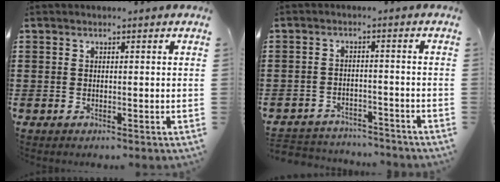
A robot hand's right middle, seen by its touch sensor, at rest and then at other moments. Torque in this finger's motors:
{"motor_torque": [0.00, 0.00, 0.00, -0.01]}